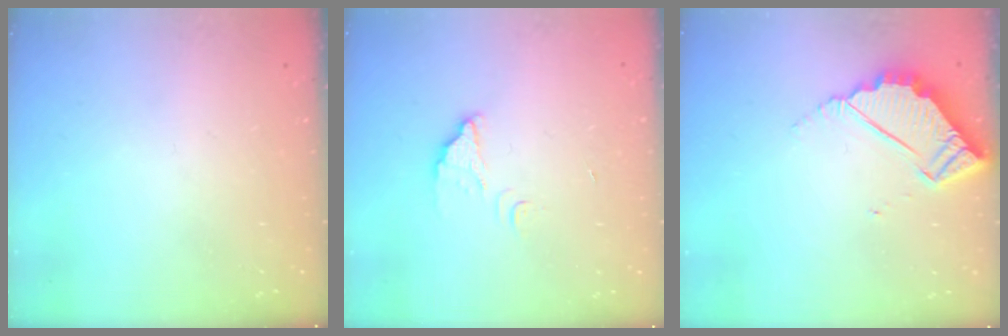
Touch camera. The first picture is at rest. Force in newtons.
{"total": 2.9, "press": 2.9, "slide": 0.2}
{"total": 6.0, "press": 6.0, "slide": 0.3}